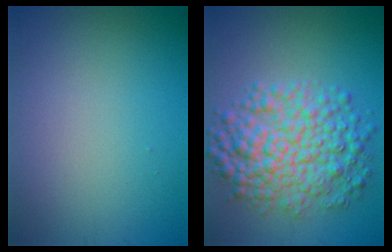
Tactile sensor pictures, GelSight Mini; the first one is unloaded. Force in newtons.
{"total": 7.6, "press": 7.6, "slide": 0.1}